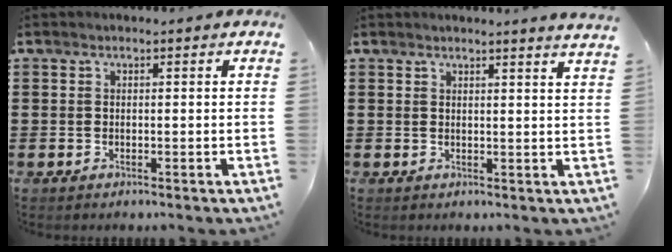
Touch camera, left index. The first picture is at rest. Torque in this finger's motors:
{"motor_torque": [-0.62, 0.92, 0.00, -0.01]}